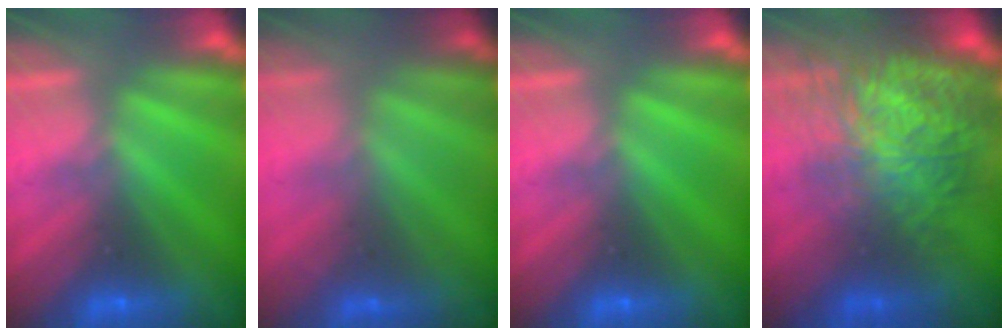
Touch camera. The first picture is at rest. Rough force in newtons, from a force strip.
{"total": 1.6}
{"total": 0.0}
{"total": 9.6}